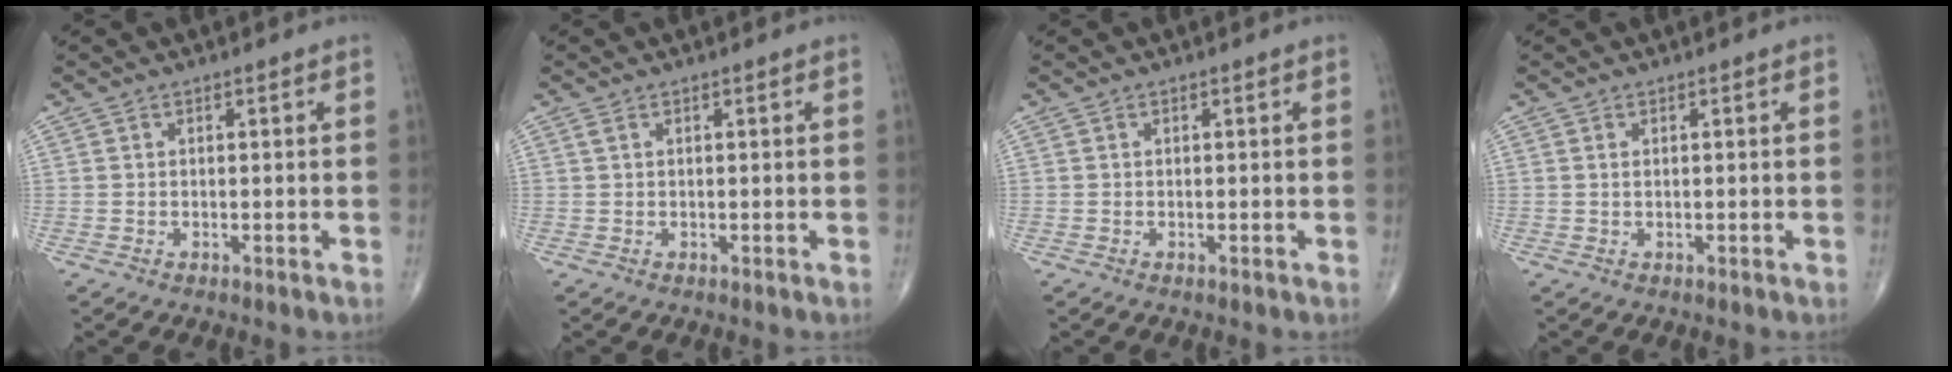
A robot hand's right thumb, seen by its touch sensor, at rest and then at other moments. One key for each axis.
{"total": 0.6, "fx": 0.3, "fy": 0.2, "fz": 0.5, "tx": -0.016, "ty": 0.007, "tz": 0.006}
{"total": 0.0}
{"total": 0.5, "fx": 0.2, "fy": 0.2, "fz": 0.4, "tx": -0.011, "ty": 0.001, "tz": 0.004}